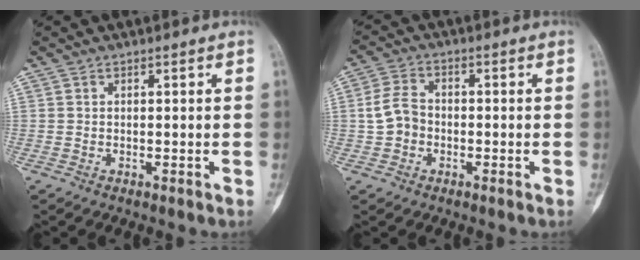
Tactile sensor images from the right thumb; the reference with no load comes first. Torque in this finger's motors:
{"motor_torque": [0.48, 0.37, 0.39, -0.27, 0.22]}